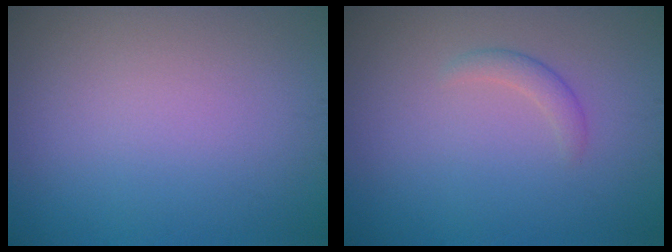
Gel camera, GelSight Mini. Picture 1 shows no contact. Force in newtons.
{"total": 1.3, "press": 1.3, "slide": 0.0}